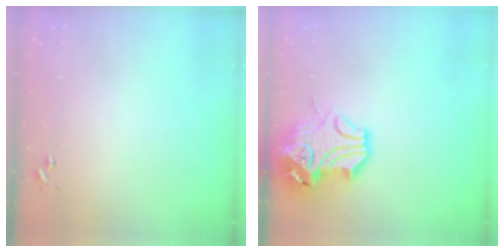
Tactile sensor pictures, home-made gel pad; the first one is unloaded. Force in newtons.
{"total": 16.1, "press": 15.9, "slide": 2.5}